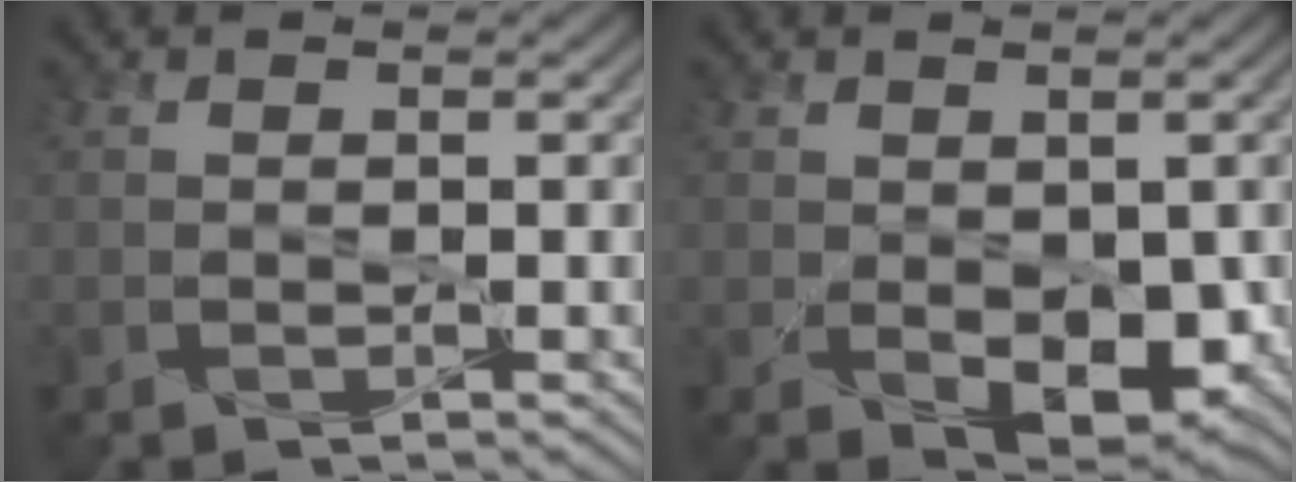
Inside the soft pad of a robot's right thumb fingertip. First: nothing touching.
{"total": 5.0, "force": [-0.7, 2.9, 3.9], "torque": [-0.073, -0.021, 0.001]}